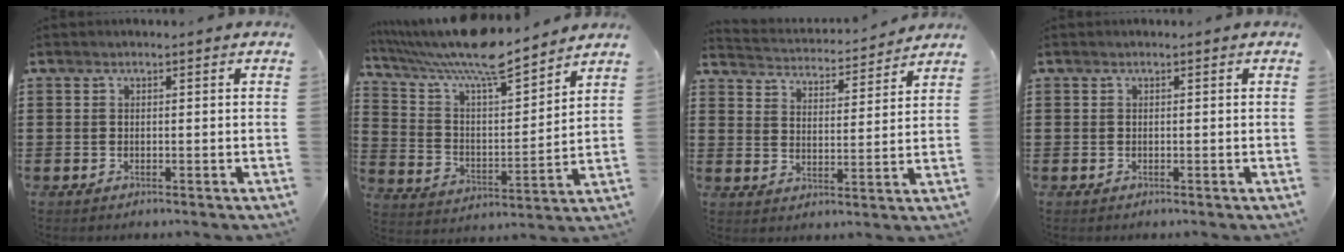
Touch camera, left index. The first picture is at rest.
{"total": 10.3, "force": [9.1, 1.1, 4.8], "torque": [-0.127, -0.054, 0.157]}
{"total": 3.5, "force": [3.5, -0.1, -0.1], "torque": [-0.021, -0.030, 0.055]}
{"total": 0.0}